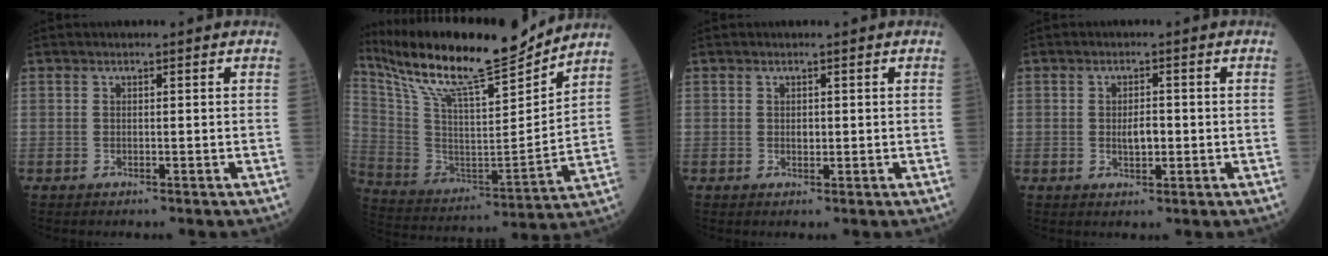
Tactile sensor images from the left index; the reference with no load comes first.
{"total": 22.0, "force": [19.2, 1.9, 10.6], "torque": [-0.212, -0.015, 0.331]}
{"total": 0.8, "force": [0.0, 0.5, 0.6], "torque": [-0.008, -0.003, -0.001]}
{"total": 2.7, "force": [-0.4, 1.1, 2.4], "torque": [-0.043, -0.002, -0.006]}